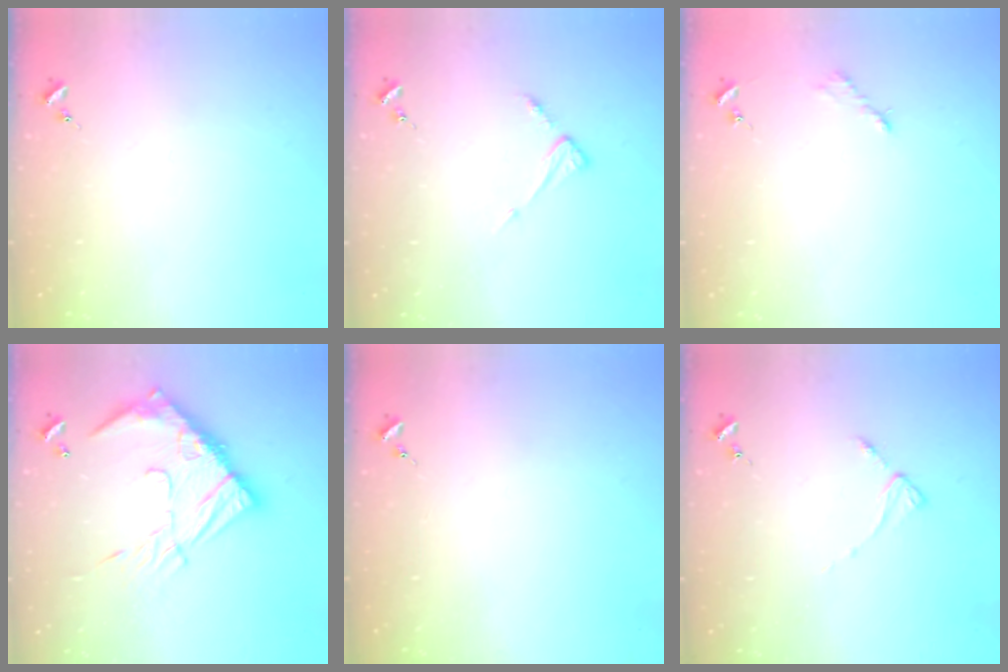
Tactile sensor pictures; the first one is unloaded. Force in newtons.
{"total": 5.3, "press": 5.3, "slide": 0.4}
{"total": 2.6, "press": 2.6, "slide": 0.4}
{"total": 19.1, "press": 19.0, "slide": 1.8}
{"total": 0.0}
{"total": 2.9, "press": 2.8, "slide": 0.4}